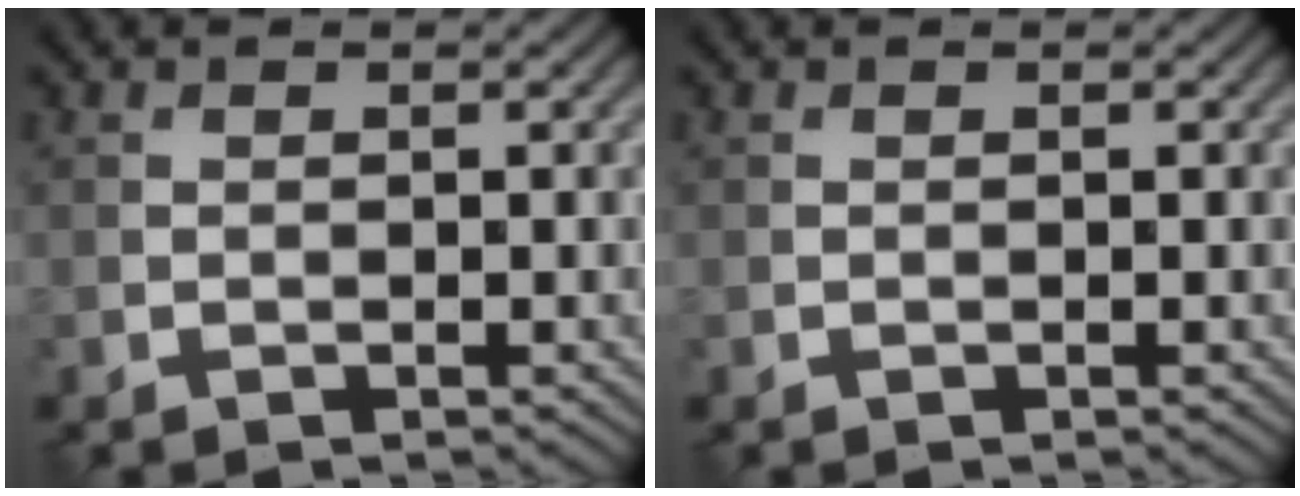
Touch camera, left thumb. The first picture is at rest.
{"total": 0.0}